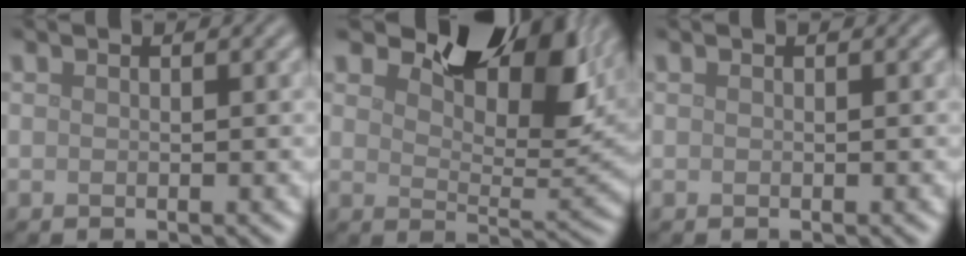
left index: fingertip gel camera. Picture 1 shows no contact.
{"total": 9.7, "force": [5.8, 4.2, 6.5], "torque": [-0.093, -0.001, 0.095]}
{"total": 0.0}